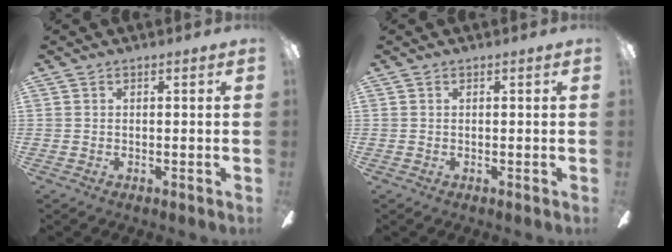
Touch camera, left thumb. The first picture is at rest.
{"total": 0.0}